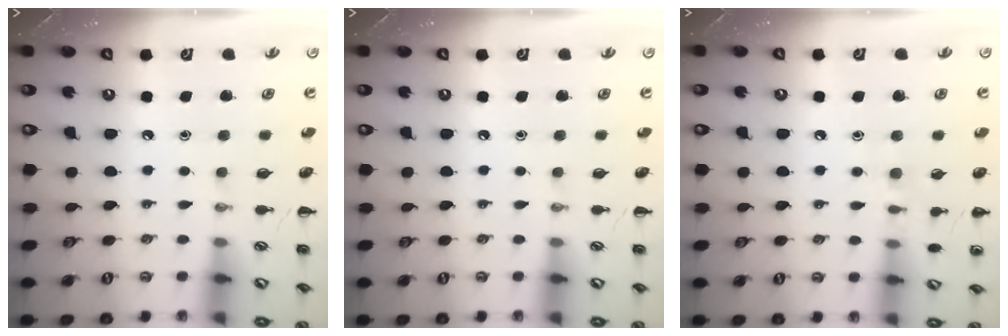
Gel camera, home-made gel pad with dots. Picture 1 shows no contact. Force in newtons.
{"total": 0.0}
{"total": 7.5, "press": 7.3, "slide": 1.7}